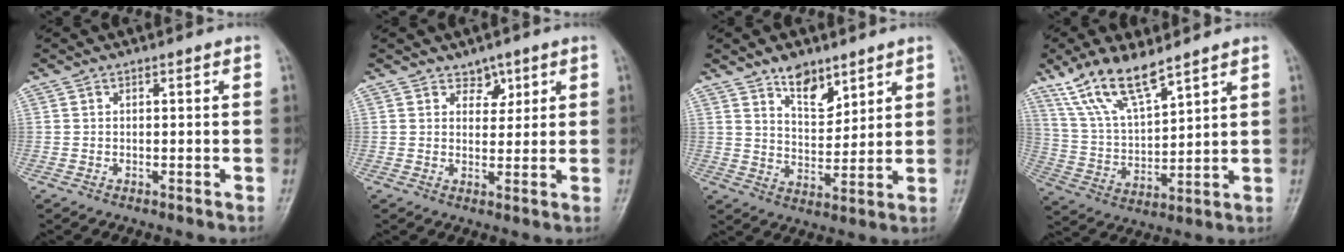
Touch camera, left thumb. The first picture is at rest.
{"total": 3.0, "force": [2.0, 2.1, 0.9], "torque": [0.009, -0.013, 0.031]}
{"total": 7.7, "force": [5.3, 3.9, 4.0], "torque": [-0.038, -0.041, 0.096]}
{"total": 12.6, "force": [9.0, 3.6, 7.9], "torque": [-0.144, -0.040, 0.190]}